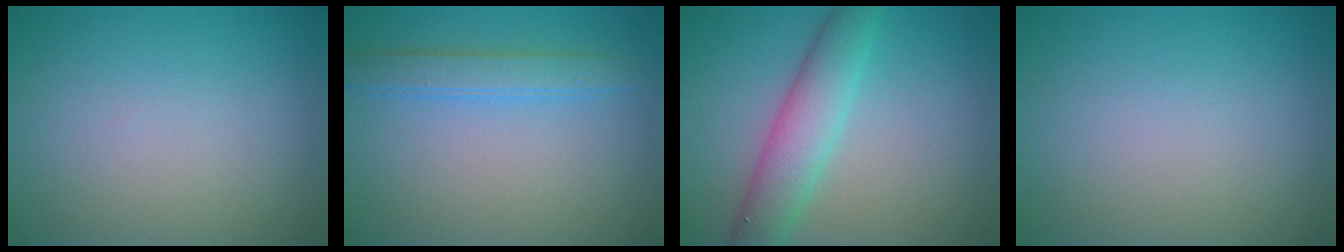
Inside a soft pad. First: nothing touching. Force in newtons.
{"total": 2.0, "press": 2.0, "slide": 0.1}
{"total": 4.8, "press": 4.8, "slide": 0.4}
{"total": 0.0}